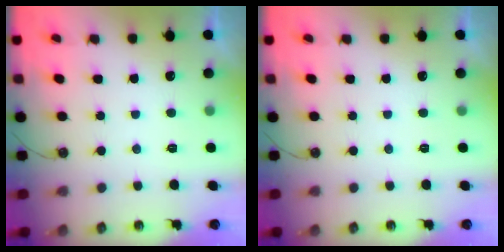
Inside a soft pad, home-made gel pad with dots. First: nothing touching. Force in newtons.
{"total": 0.0}